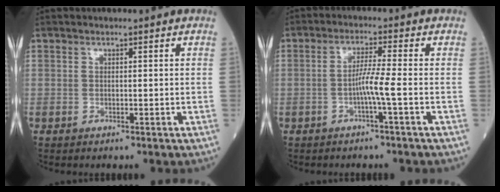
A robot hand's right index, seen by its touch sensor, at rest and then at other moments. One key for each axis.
{"total": 3.7, "fx": -1.1, "fy": -0.9, "fz": 3.4, "tx": -0.066, "ty": 0.004, "tz": -0.020}